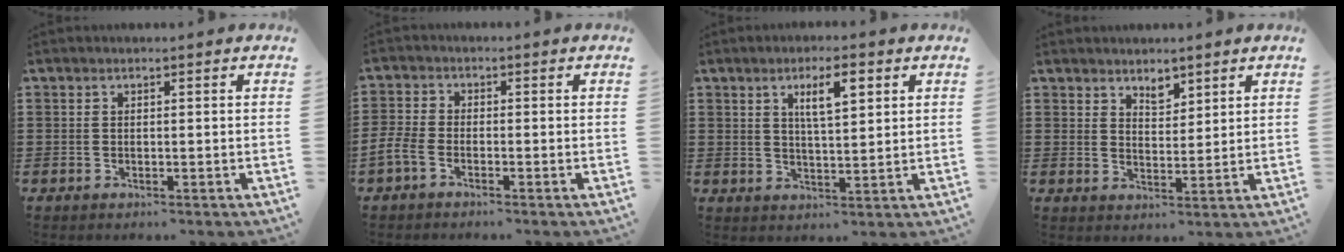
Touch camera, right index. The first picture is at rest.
{"total": 2.7, "force": [-1.9, 1.0, 1.5], "torque": [-0.049, -0.002, -0.043]}
{"total": 5.4, "force": [2.3, 1.4, 4.7], "torque": [-0.092, 0.004, 0.035]}
{"total": 3.0, "force": [2.5, 1.5, 0.7], "torque": [-0.022, 0.004, 0.047]}